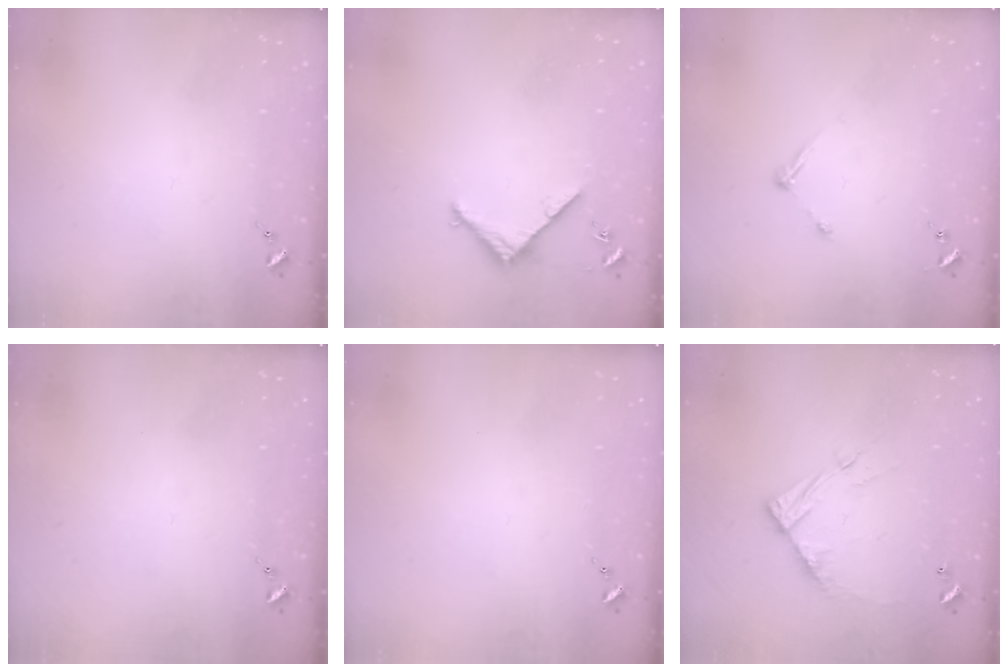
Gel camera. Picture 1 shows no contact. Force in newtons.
{"total": 3.6, "press": 3.6, "slide": 0.3}
{"total": 4.8, "press": 4.8, "slide": 0.6}
{"total": 0.0}
{"total": 0.0}
{"total": 11.5, "press": 11.5, "slide": 0.8}